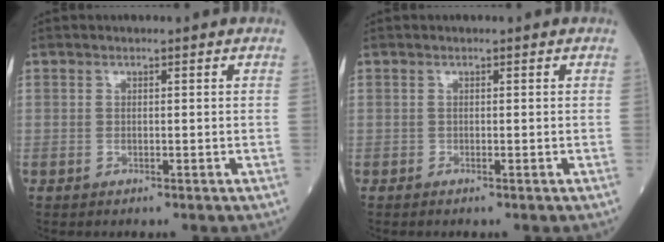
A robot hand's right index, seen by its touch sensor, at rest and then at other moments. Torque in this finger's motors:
{"motor_torque": [0.01, 0.00, -0.03, 0.00]}